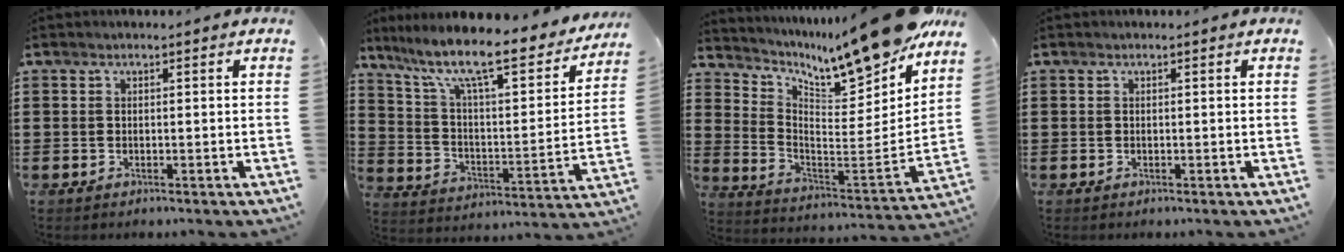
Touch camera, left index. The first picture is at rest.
{"total": 11.1, "force": [8.5, 1.9, 6.9], "torque": [-0.156, -0.057, 0.137]}
{"total": 12.4, "force": [11.0, 1.1, 5.7], "torque": [-0.104, -0.102, 0.178]}
{"total": 0.0}